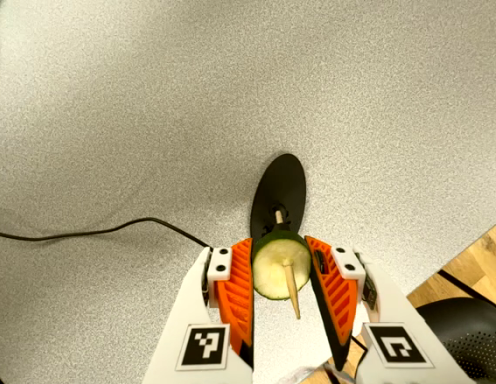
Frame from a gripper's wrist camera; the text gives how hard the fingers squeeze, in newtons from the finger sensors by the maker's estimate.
{"total": 13.0, "left": 13.2, "right": 12.8}